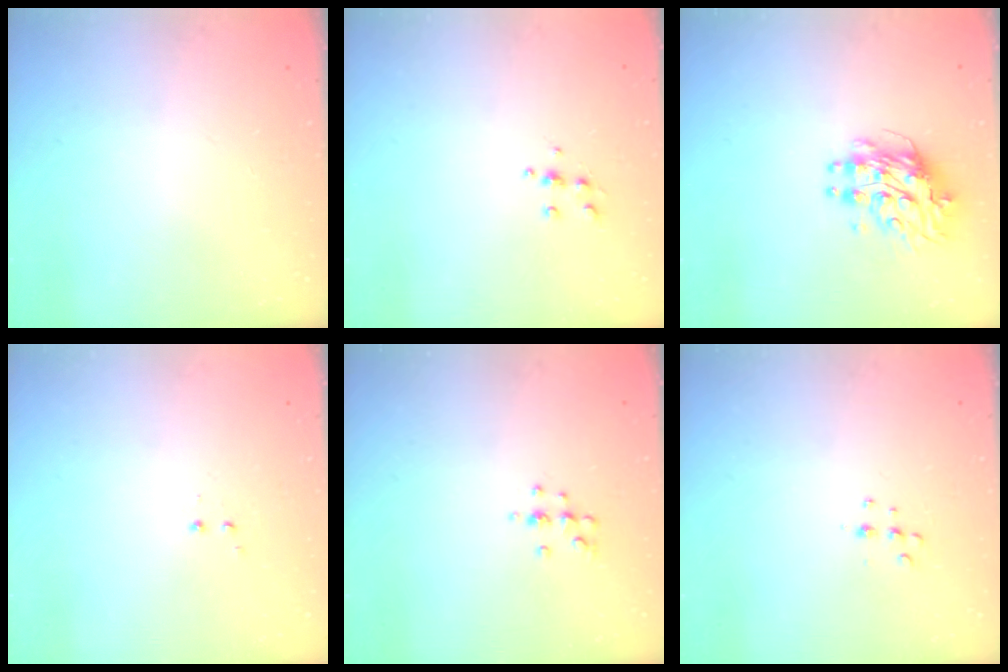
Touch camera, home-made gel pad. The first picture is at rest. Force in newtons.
{"total": 5.2, "press": 5.0, "slide": 1.1}
{"total": 9.4, "press": 9.3, "slide": 0.9}
{"total": 1.2, "press": 1.1, "slide": 0.5}
{"total": 5.5, "press": 5.2, "slide": 1.6}
{"total": 5.1, "press": 5.0, "slide": 0.8}